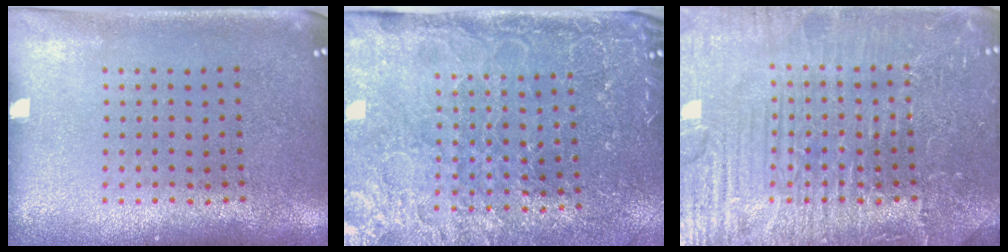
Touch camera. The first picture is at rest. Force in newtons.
{"total": 4.2, "press": 3.8, "slide": 1.8}
{"total": 7.7, "press": 7.7, "slide": 1.0}